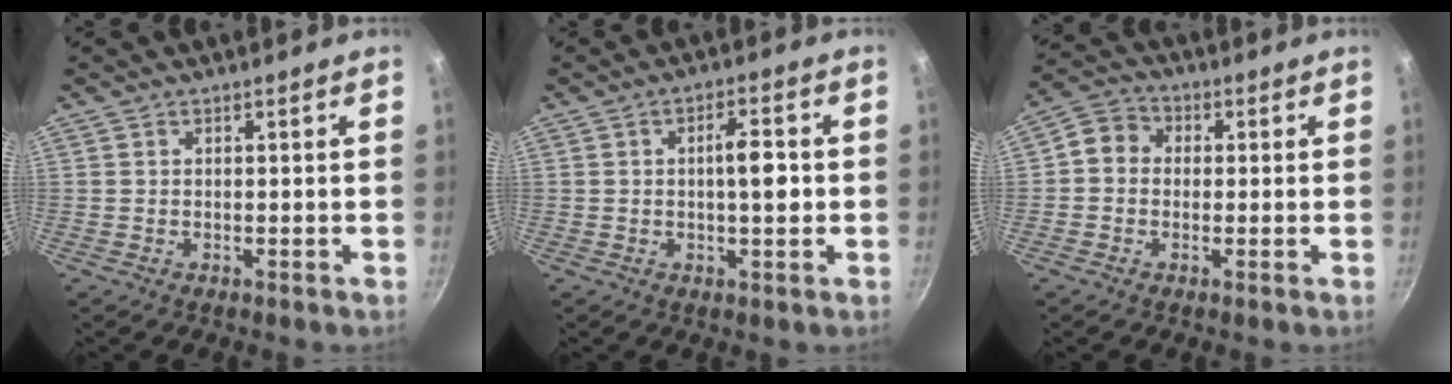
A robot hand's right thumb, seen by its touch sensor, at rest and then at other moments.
{"total": 5.7, "force": [0.0, 2.0, 5.4], "torque": [-0.073, 0.010, -0.003]}
{"total": 5.8, "force": [0.1, 5.1, 2.8], "torque": [-0.030, 0.013, -0.020]}